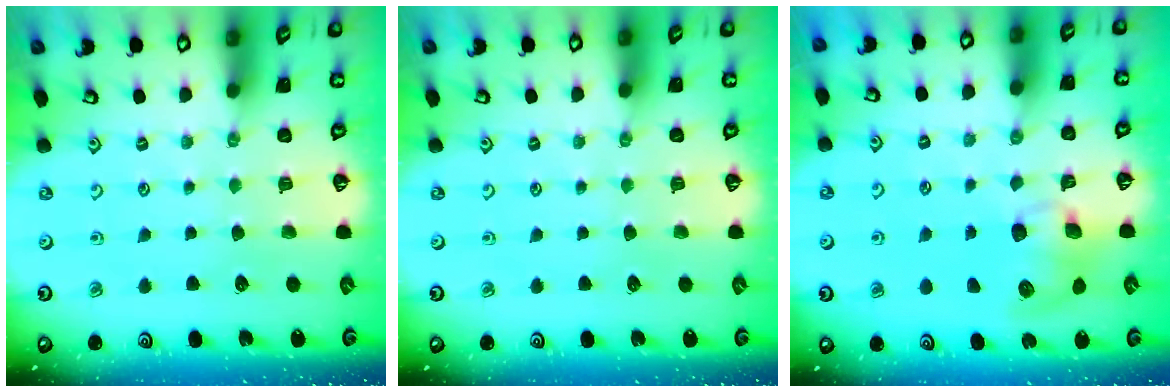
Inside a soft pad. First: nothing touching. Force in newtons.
{"total": 0.0}
{"total": 9.4, "press": 9.3, "slide": 0.8}